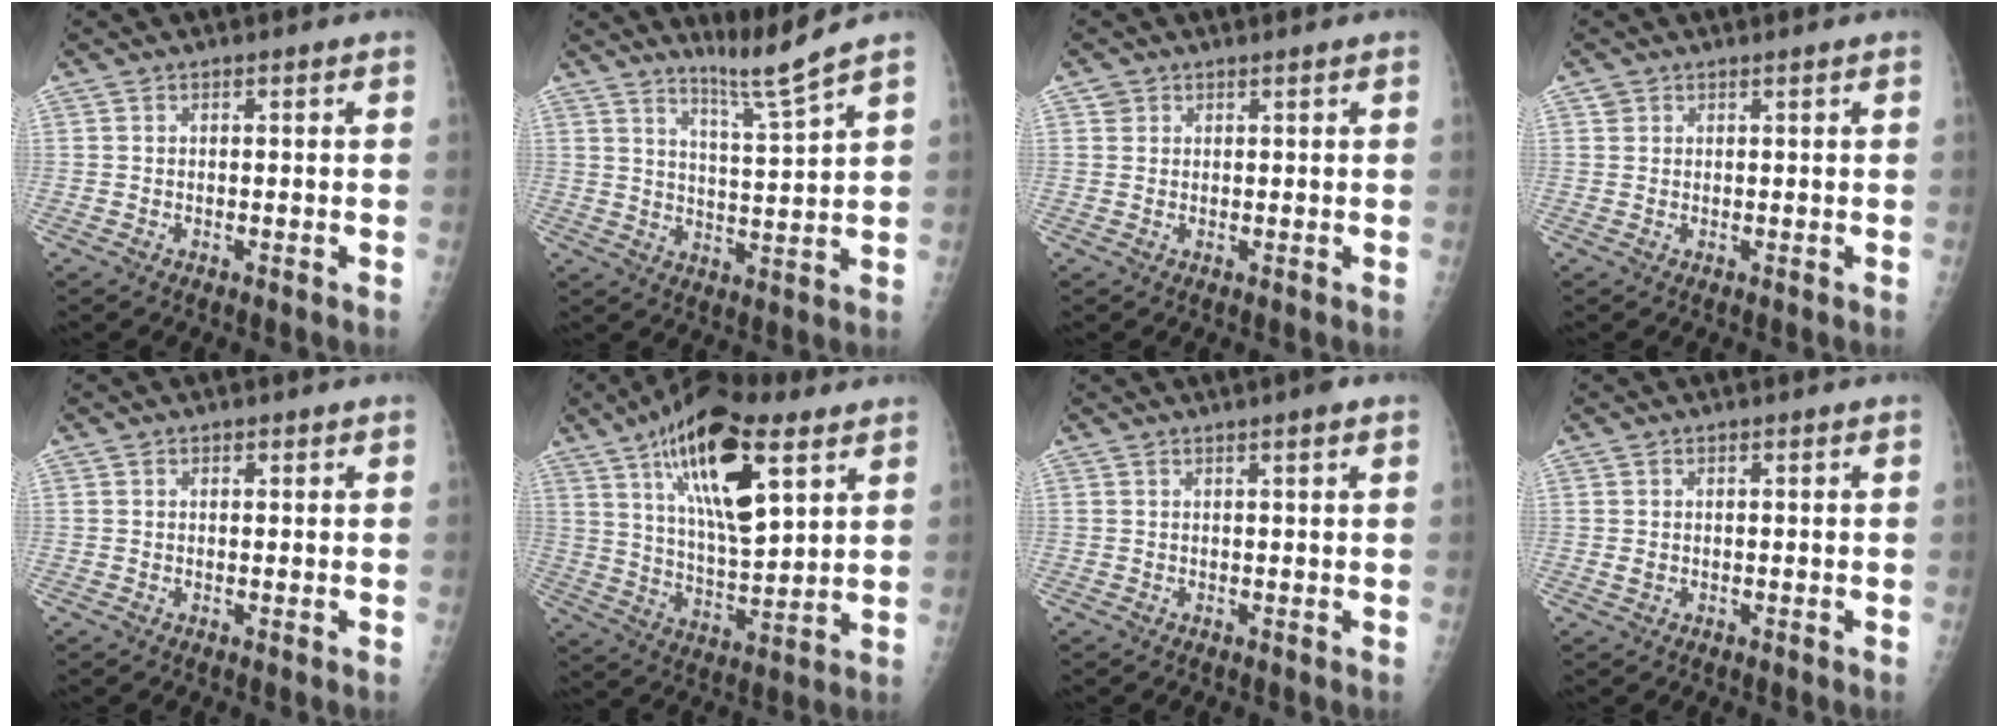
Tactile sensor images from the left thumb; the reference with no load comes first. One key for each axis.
{"total": 6.1, "fx": 5.2, "fy": -2.0, "fz": 2.5, "tx": -0.045, "ty": -0.061, "tz": 0.100}
{"total": 1.3, "fx": 0.6, "fy": 1.1, "fz": 0.0, "tx": 0.016, "ty": 0.000, "tz": 0.006}
{"total": 1.0, "fx": 0.6, "fy": 0.9, "fz": 0.1, "tx": 0.013, "ty": 0.000, "tz": 0.006}
{"total": 1.2, "fx": 0.5, "fy": 0.9, "fz": 0.5, "tx": 0.004, "ty": 0.000, "tz": 0.004}
{"total": 20.3, "fx": 9.7, "fy": 7.9, "fz": 16.1, "tx": -0.248, "ty": -0.035, "tz": 0.166}
{"total": 2.0, "fx": 1.2, "fy": 0.2, "fz": 1.6, "tx": -0.023, "ty": 0.000, "tz": 0.014}
{"total": 1.5, "fx": 0.1, "fy": 1.2, "fz": 0.8, "tx": -0.011, "ty": 0.000, "tz": 0.005}